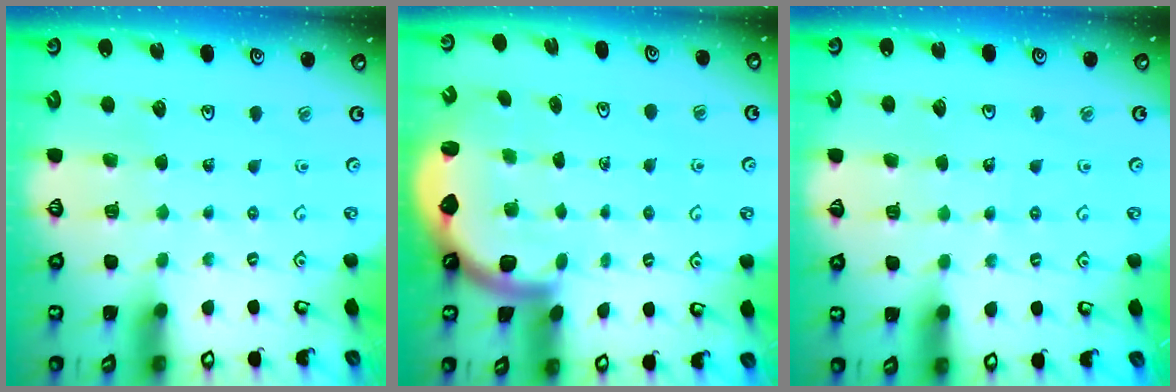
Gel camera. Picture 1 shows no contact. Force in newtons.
{"total": 2.3, "press": 2.3, "slide": 0.4}
{"total": 3.6, "press": 3.6, "slide": 0.5}